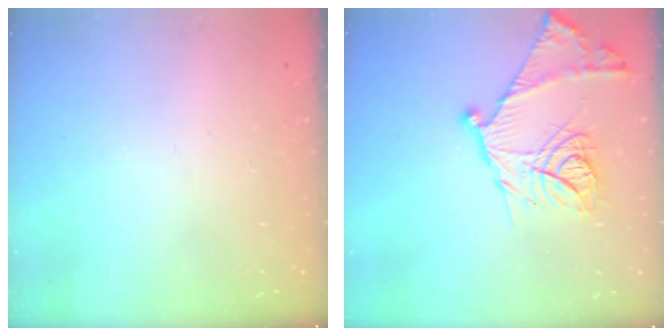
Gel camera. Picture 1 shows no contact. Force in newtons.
{"total": 18.1, "press": 18.0, "slide": 1.6}